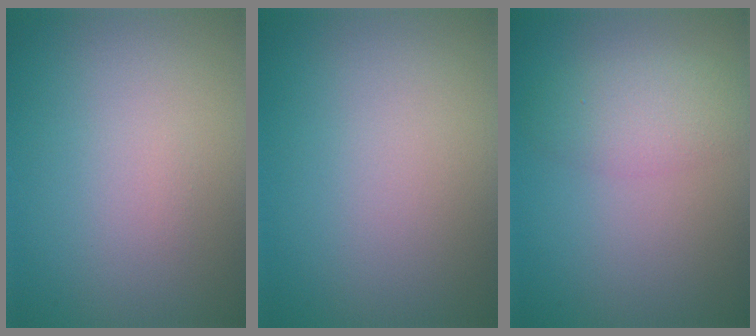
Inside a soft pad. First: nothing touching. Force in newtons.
{"total": 0.0}
{"total": 3.1, "press": 3.1, "slide": 0.1}